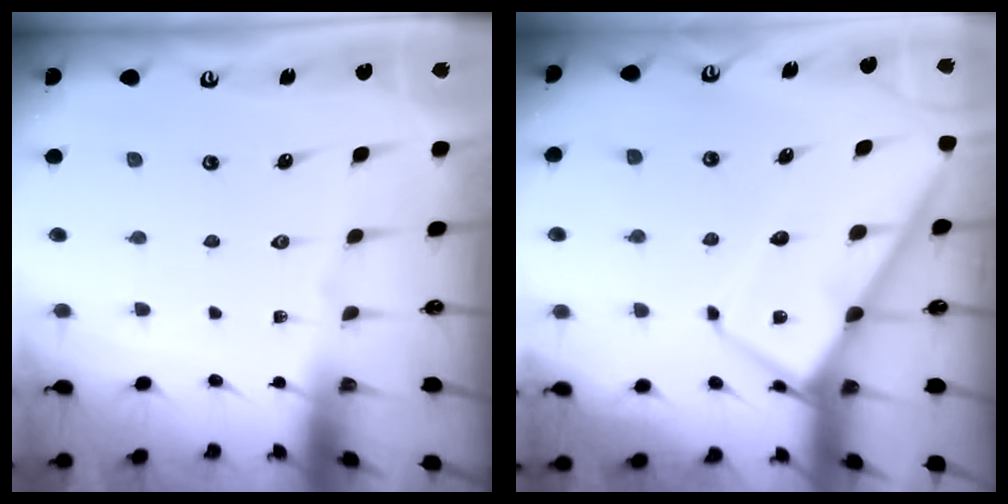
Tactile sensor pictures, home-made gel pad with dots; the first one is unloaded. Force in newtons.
{"total": 9.0, "press": 9.0, "slide": 1.1}